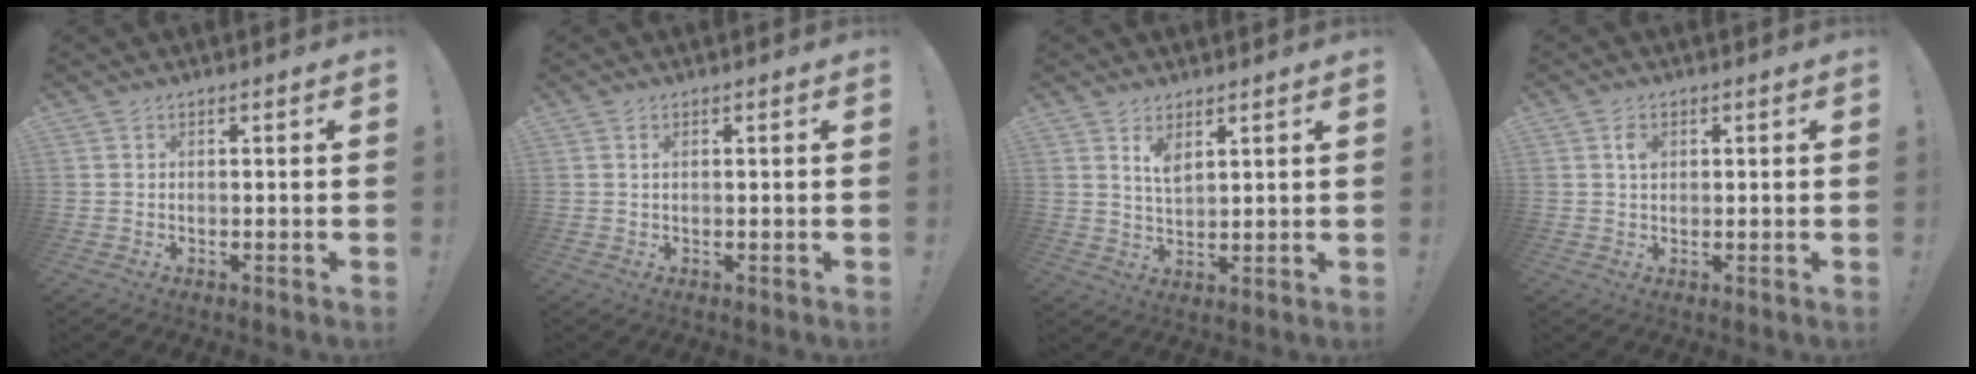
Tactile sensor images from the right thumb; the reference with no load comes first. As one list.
[{"total": 0.7, "force": [0.3, 0.3, 0.6], "torque": [-0.020, 0.005, 0.007]}, {"total": 5.2, "force": [3.4, 2.3, 3.2], "torque": [-0.058, -0.018, 0.058]}, {"total": 2.7, "force": [0.7, 1.9, 1.8], "torque": [-0.020, -0.002, 0.009]}]